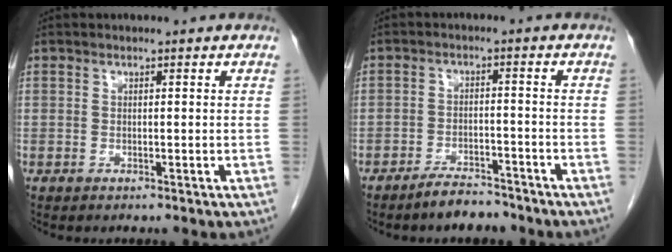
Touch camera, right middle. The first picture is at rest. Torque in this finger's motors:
{"motor_torque": [1.18, -0.96, 0.32, 0.14]}